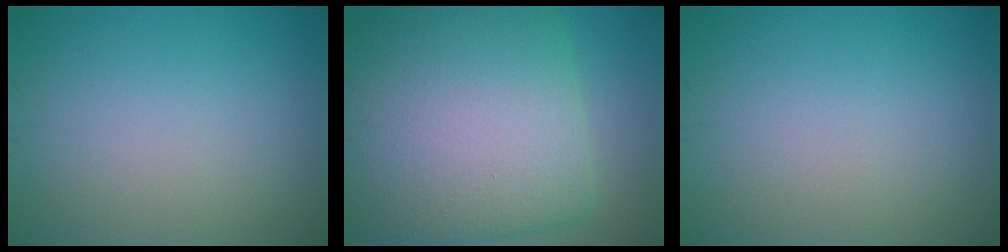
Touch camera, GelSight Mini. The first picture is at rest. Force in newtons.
{"total": 15.3, "press": 15.3, "slide": 0.6}
{"total": 0.0}